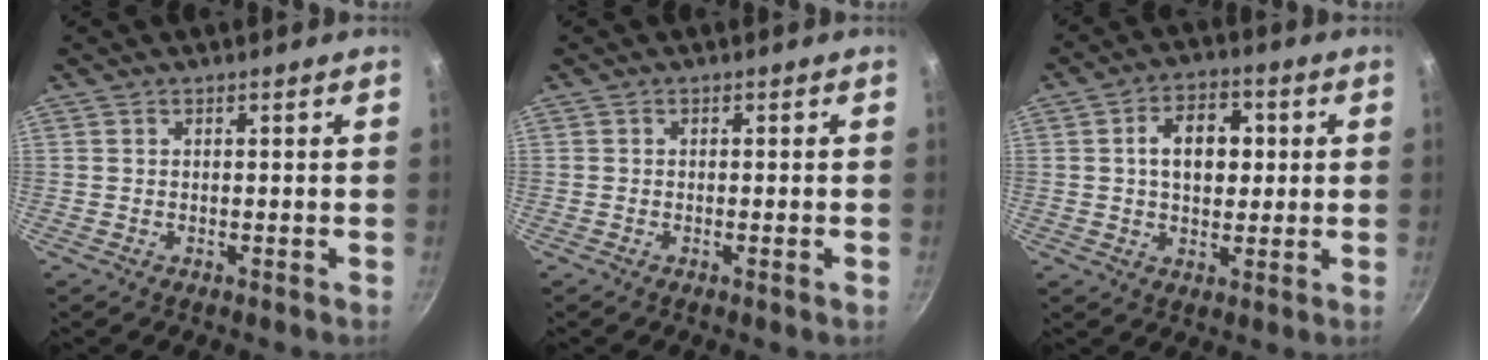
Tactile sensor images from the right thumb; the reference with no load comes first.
{"total": 1.0, "force": [-0.4, 0.0, 0.9], "torque": [-0.021, 0.002, -0.008]}
{"total": 9.3, "force": [1.4, 6.3, 6.7], "torque": [-0.076, 0.010, 0.015]}